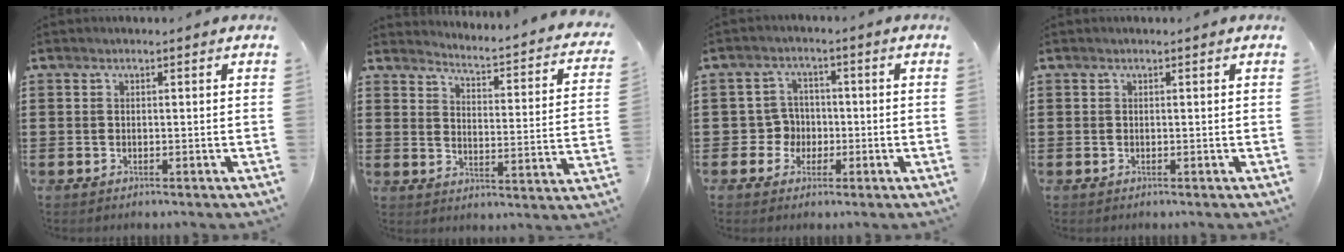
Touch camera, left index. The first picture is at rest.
{"total": 2.2, "force": [2.0, -0.5, 0.6], "torque": [-0.022, -0.037, 0.018]}
{"total": 4.2, "force": [-0.9, 4.0, 1.2], "torque": [-0.038, 0.008, -0.020]}
{"total": 0.0}